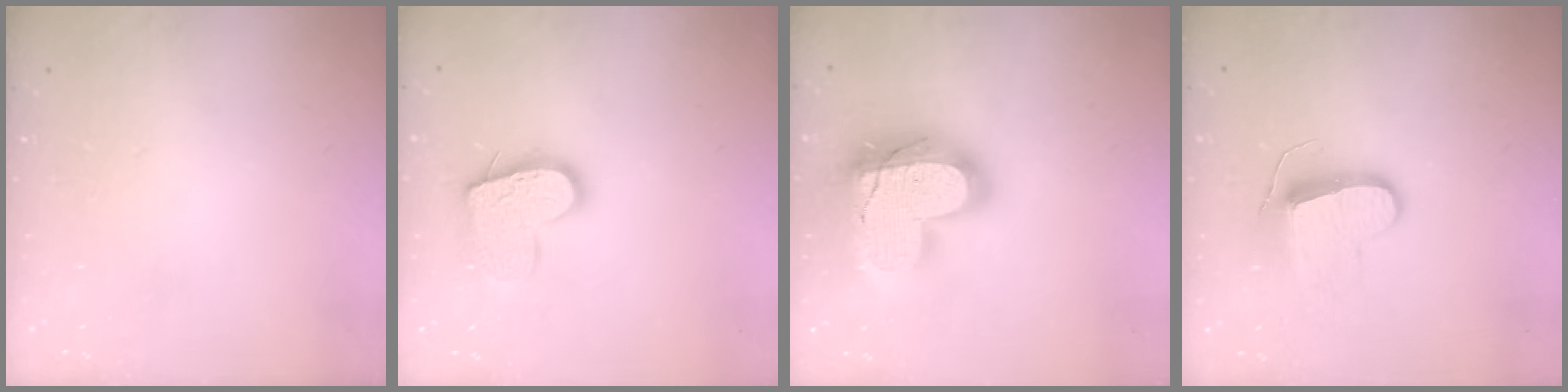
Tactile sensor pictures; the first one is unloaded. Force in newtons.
{"total": 14.0, "press": 14.0, "slide": 1.3}
{"total": 27.3, "press": 27.2, "slide": 2.0}
{"total": 10.1, "press": 10.1, "slide": 0.4}